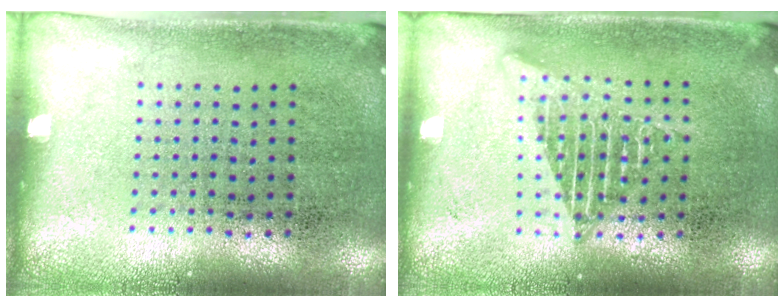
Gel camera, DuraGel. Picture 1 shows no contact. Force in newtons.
{"total": 1.7, "press": 1.7, "slide": 0.2}